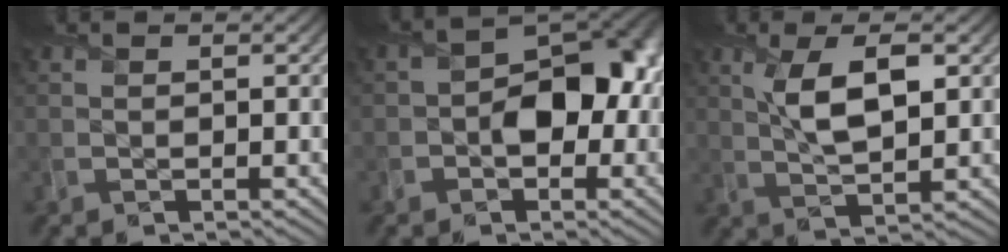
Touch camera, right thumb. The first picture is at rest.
{"total": 8.6, "force": [-1.0, 5.9, 6.2], "torque": [-0.060, 0.010, -0.024]}
{"total": 6.9, "force": [2.1, 2.5, 6.1], "torque": [-0.124, 0.004, 0.040]}